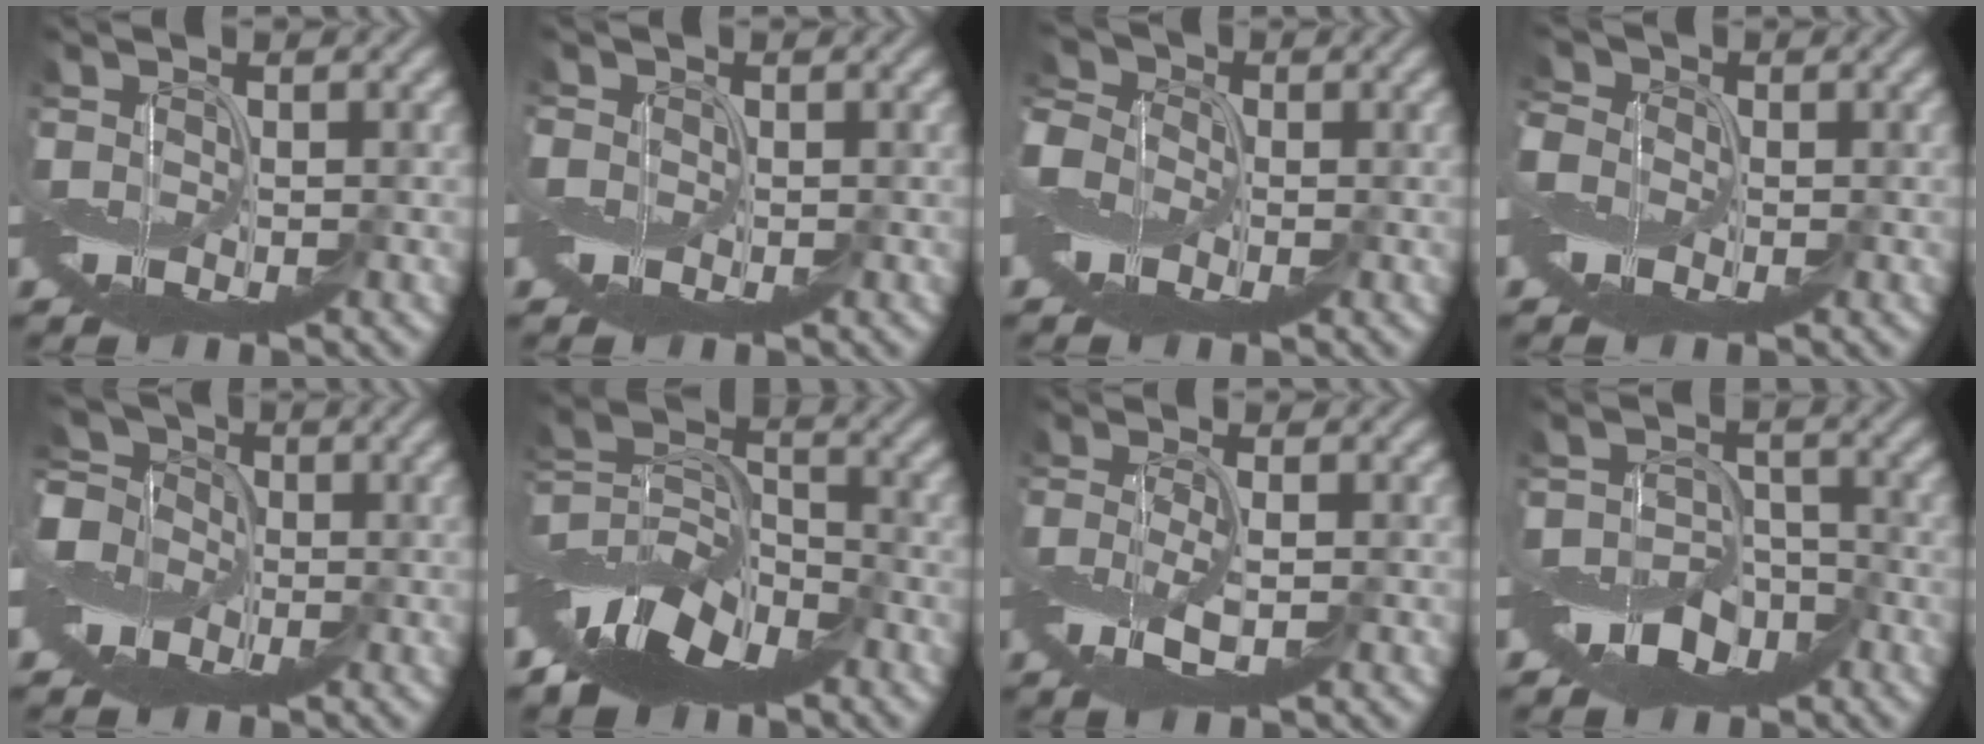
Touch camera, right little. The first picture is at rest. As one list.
[{"total": 1.4, "force": [-0.2, 1.3, 0.4], "torque": [-0.010, -0.001, -0.004]}, {"total": 6.1, "force": [-1.4, 4.8, 3.5], "torque": [-0.098, 0.009, -0.038]}, {"total": 3.8, "force": [-1.1, 3.2, 1.9], "torque": [-0.063, 0.000, -0.025]}, {"total": 7.1, "force": [-1.3, 5.8, 3.9], "torque": [-0.094, 0.008, -0.037]}, {"total": 9.1, "force": [-5.6, 5.0, 5.2], "torque": [-0.089, 0.001, -0.124]}, {"total": 2.5, "force": [-0.9, 0.6, 2.2], "torque": [-0.063, -0.003, -0.021]}, {"total": 4.8, "force": [-3.2, 2.8, 2.3], "torque": [-0.029, 0.004, -0.065]}]